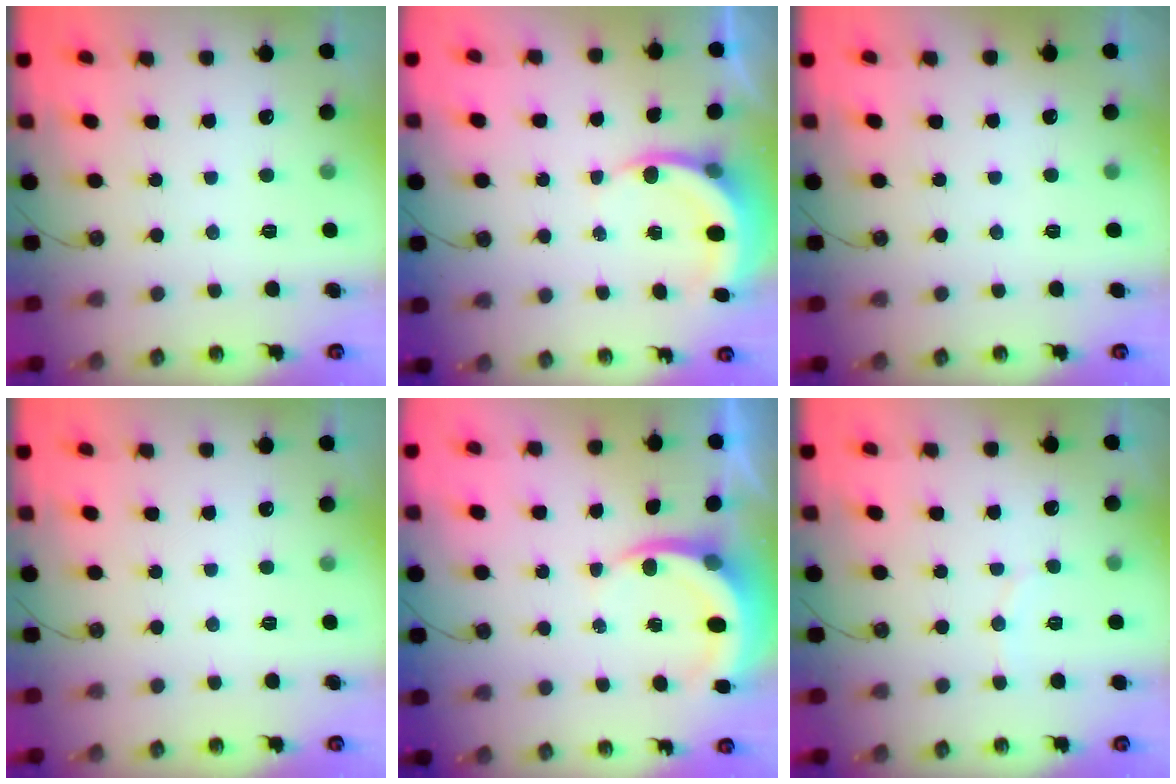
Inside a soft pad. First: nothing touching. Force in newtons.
{"total": 5.0, "press": 4.9, "slide": 0.7}
{"total": 1.5, "press": 0.2, "slide": 1.5}
{"total": 0.0}
{"total": 4.6, "press": 4.6, "slide": 0.2}
{"total": 4.6, "press": 4.5, "slide": 0.9}